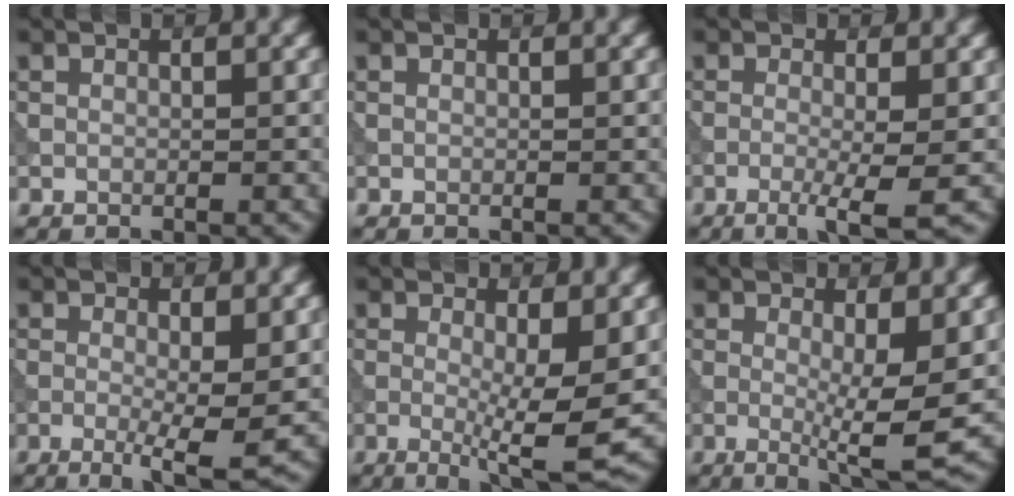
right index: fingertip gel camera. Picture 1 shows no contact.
{"total": 0.0}
{"total": 4.0, "force": [-1.3, 0.6, 3.7], "torque": [-0.063, -0.006, -0.027]}
{"total": 4.3, "force": [-0.6, 0.7, 4.2], "torque": [-0.071, -0.012, -0.010]}
{"total": 6.1, "force": [-0.4, 1.0, 6.0], "torque": [-0.092, -0.018, -0.004]}
{"total": 5.4, "force": [-0.2, 0.9, 5.3], "torque": [-0.082, -0.016, -0.002]}